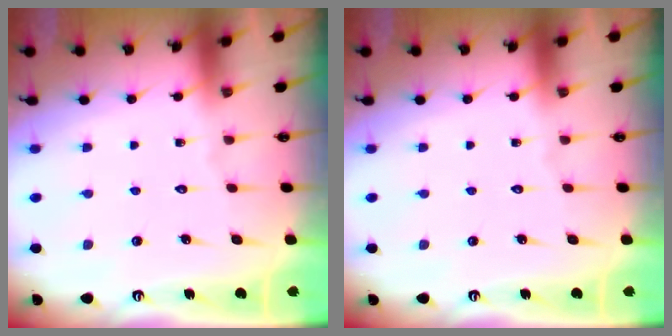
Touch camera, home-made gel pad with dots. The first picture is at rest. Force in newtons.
{"total": 0.0}